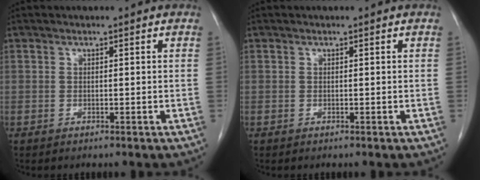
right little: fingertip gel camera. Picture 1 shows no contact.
{"total": 0.0}